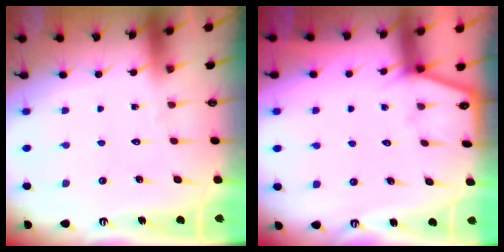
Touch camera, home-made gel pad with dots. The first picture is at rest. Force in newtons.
{"total": 2.4, "press": 2.4, "slide": 0.4}